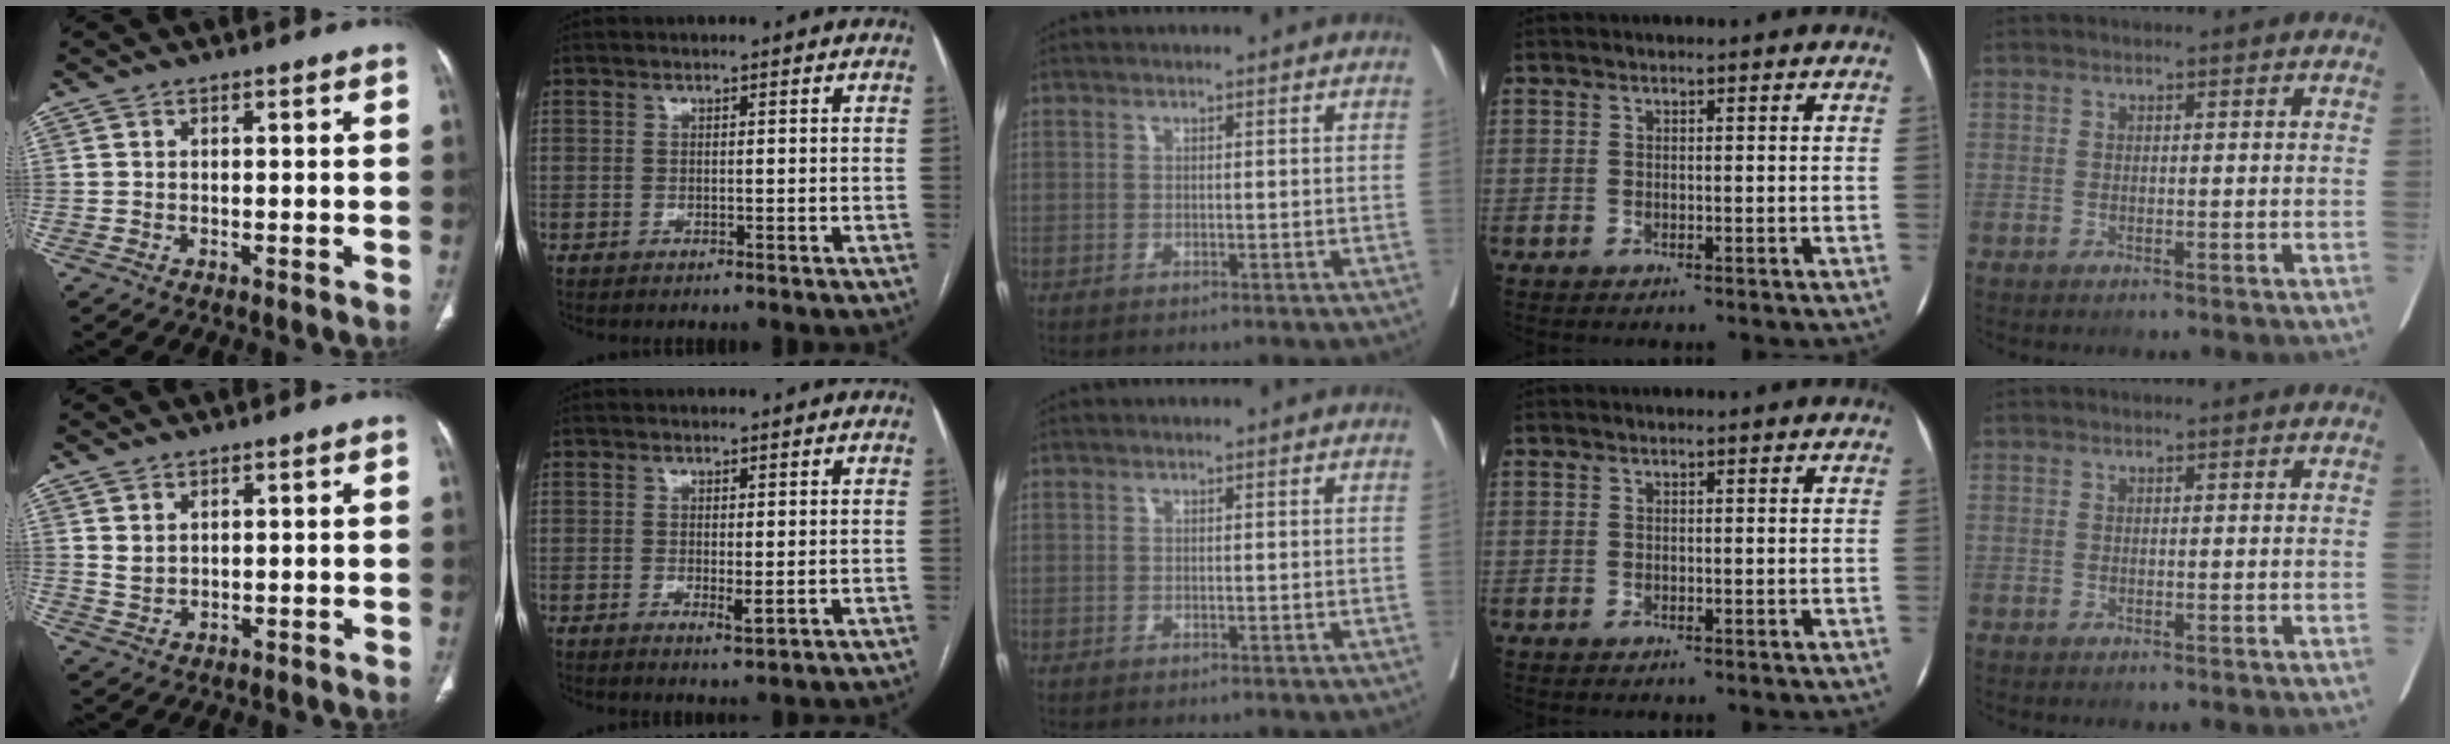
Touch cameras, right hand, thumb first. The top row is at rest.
{"thumb": {"total": 2.3, "force": [1.2, 1.5, 1.3], "torque": [-0.016, -0.009, 0.032]}, "index": {"total": 1.9, "force": [-0.3, 0.4, 1.9], "torque": [-0.030, -0.007, -0.001]}}